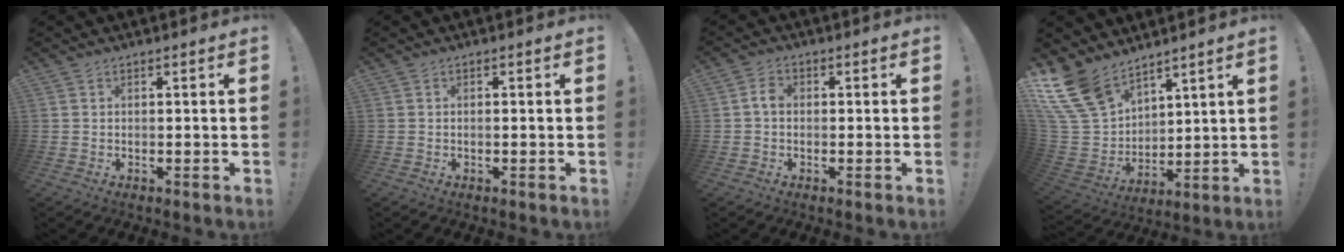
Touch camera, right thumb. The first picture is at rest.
{"total": 0.5, "force": [-0.4, 0.1, 0.4], "torque": [-0.007, -0.001, -0.007]}
{"total": 3.2, "force": [-0.4, 2.2, 2.3], "torque": [-0.045, 0.014, -0.006]}
{"total": 17.3, "force": [12.3, 9.3, 7.7], "torque": [-0.171, -0.086, 0.237]}